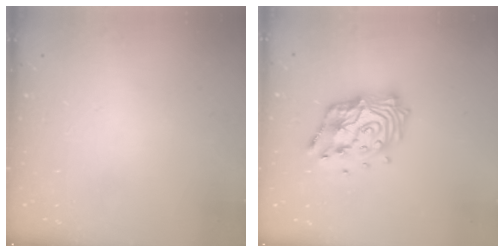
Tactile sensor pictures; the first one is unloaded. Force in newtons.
{"total": 15.7, "press": 15.7, "slide": 1.4}